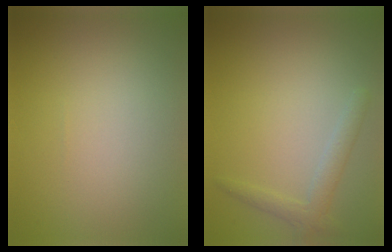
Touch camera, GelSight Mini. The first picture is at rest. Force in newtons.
{"total": 1.9, "press": 1.9, "slide": 0.1}